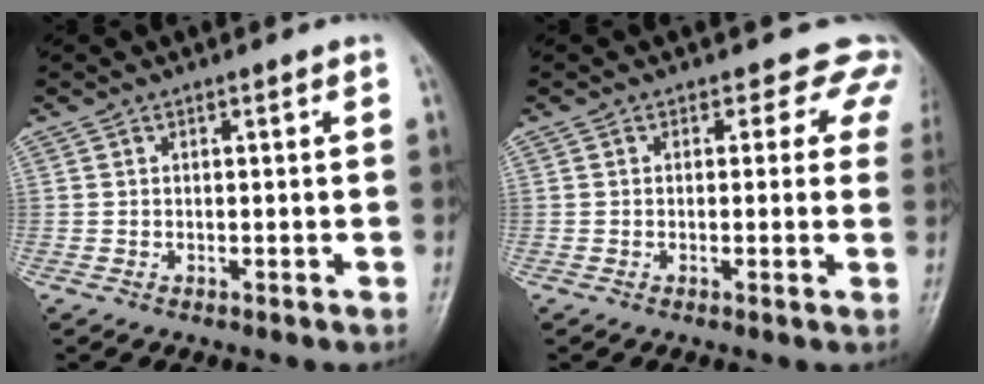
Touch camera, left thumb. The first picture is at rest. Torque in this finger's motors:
{"motor_torque": [0.04, 0.03, -0.13, -0.20, 0.05]}